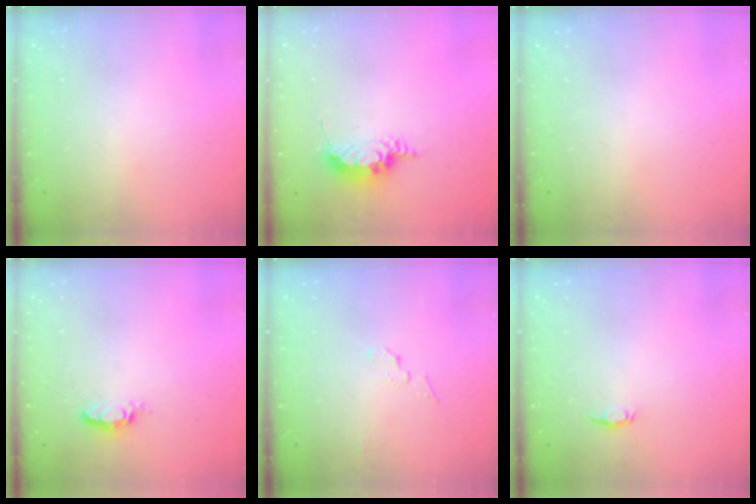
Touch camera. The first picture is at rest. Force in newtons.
{"total": 9.5, "press": 8.5, "slide": 4.1}
{"total": 0.0}
{"total": 4.7, "press": 4.7, "slide": 0.4}
{"total": 3.8, "press": 3.8, "slide": 0.3}
{"total": 2.2, "press": 2.2, "slide": 0.3}